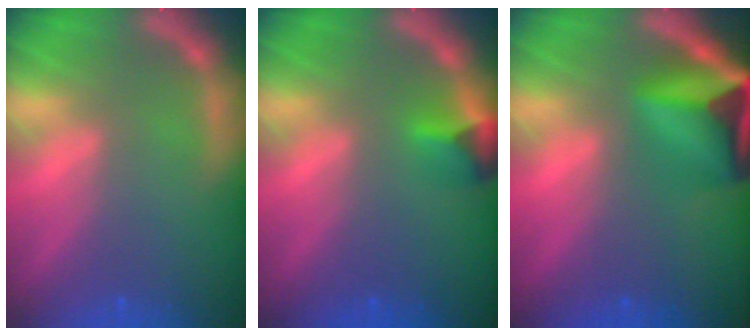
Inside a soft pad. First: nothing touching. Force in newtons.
{"total": 2.4}
{"total": 10.0}